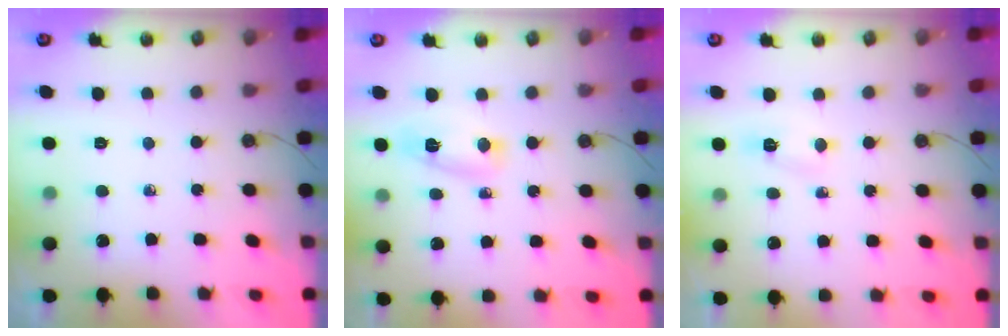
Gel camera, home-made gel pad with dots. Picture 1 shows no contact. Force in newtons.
{"total": 4.9, "press": 4.7, "slide": 1.0}
{"total": 5.3, "press": 5.3, "slide": 0.6}